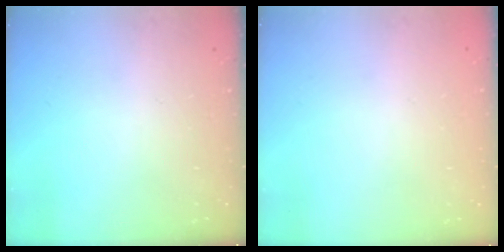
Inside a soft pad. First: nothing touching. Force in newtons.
{"total": 0.0}